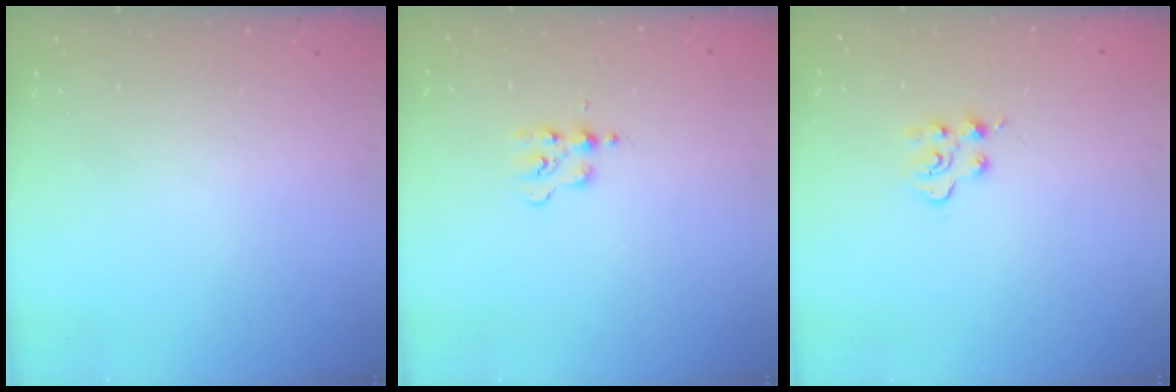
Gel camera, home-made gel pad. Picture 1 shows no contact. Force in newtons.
{"total": 3.7, "press": 3.7, "slide": 0.5}
{"total": 3.9, "press": 3.9, "slide": 0.5}